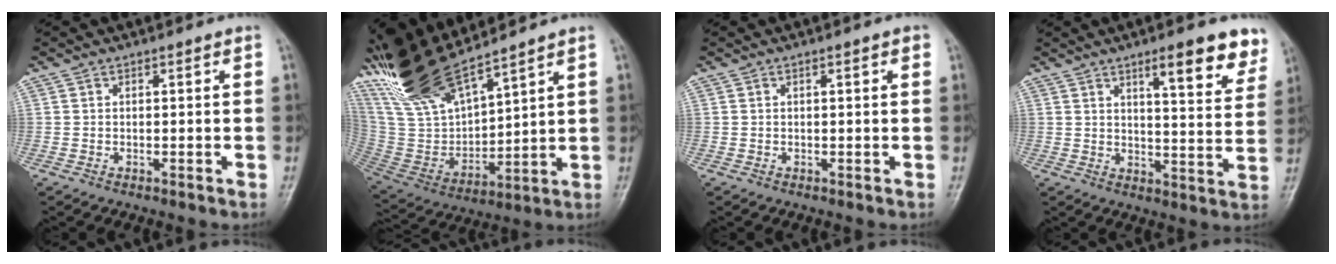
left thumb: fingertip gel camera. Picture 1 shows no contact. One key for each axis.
{"total": 17.6, "fx": 14.8, "fy": 3.7, "fz": 8.6, "tx": -0.155, "ty": -0.070, "tz": 0.310}
{"total": 1.3, "fx": 0.5, "fy": 0.2, "fz": 1.2, "tx": -0.020, "ty": 0.002, "tz": 0.005}
{"total": 11.6, "fx": 7.4, "fy": 2.8, "fz": 8.4, "tx": -0.083, "ty": -0.042, "tz": 0.102}